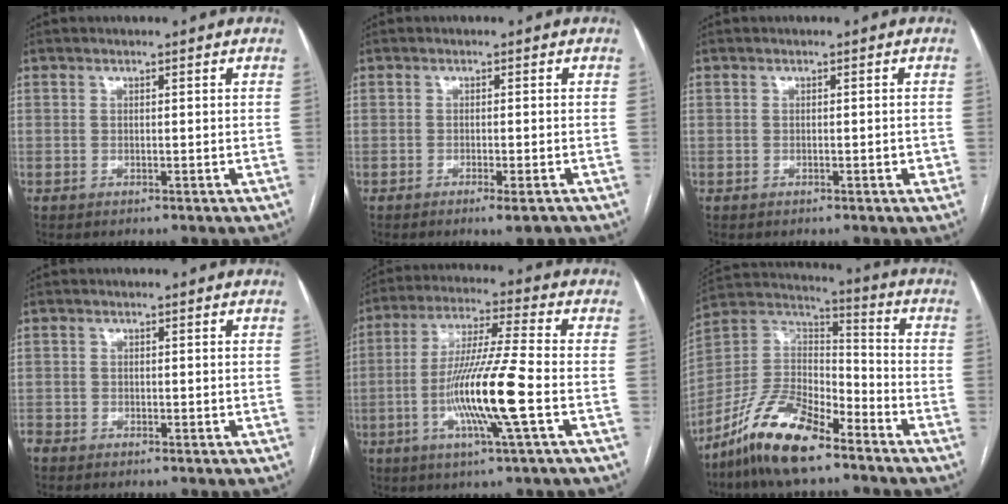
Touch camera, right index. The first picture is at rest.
{"total": 2.6, "force": [-1.7, 0.1, 1.9], "torque": [-0.024, -0.005, -0.024]}
{"total": 1.0, "force": [-0.4, 0.3, 0.9], "torque": [-0.014, 0.000, -0.006]}
{"total": 1.2, "force": [-0.9, 0.7, 0.1], "torque": [-0.005, 0.000, -0.017]}
{"total": 13.2, "force": [-3.6, -0.8, 12.7], "torque": [-0.250, -0.010, -0.073]}
{"total": 14.5, "force": [-10.5, 4.3, 9.0], "torque": [-0.182, 0.014, -0.200]}